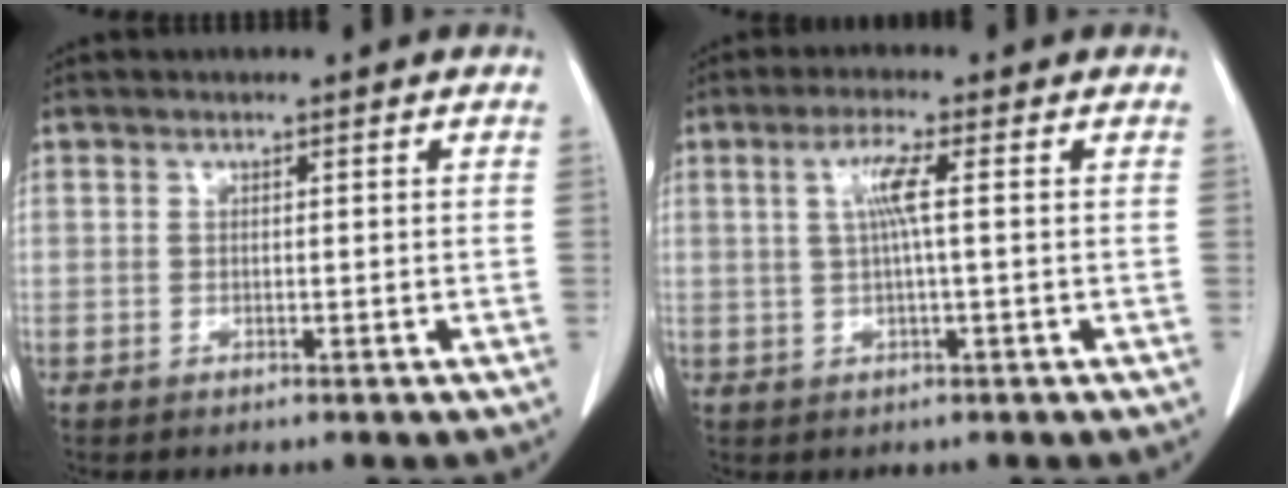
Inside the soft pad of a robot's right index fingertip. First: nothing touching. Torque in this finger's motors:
{"motor_torque": [0.53, 0.26, 0.11, 0.03]}